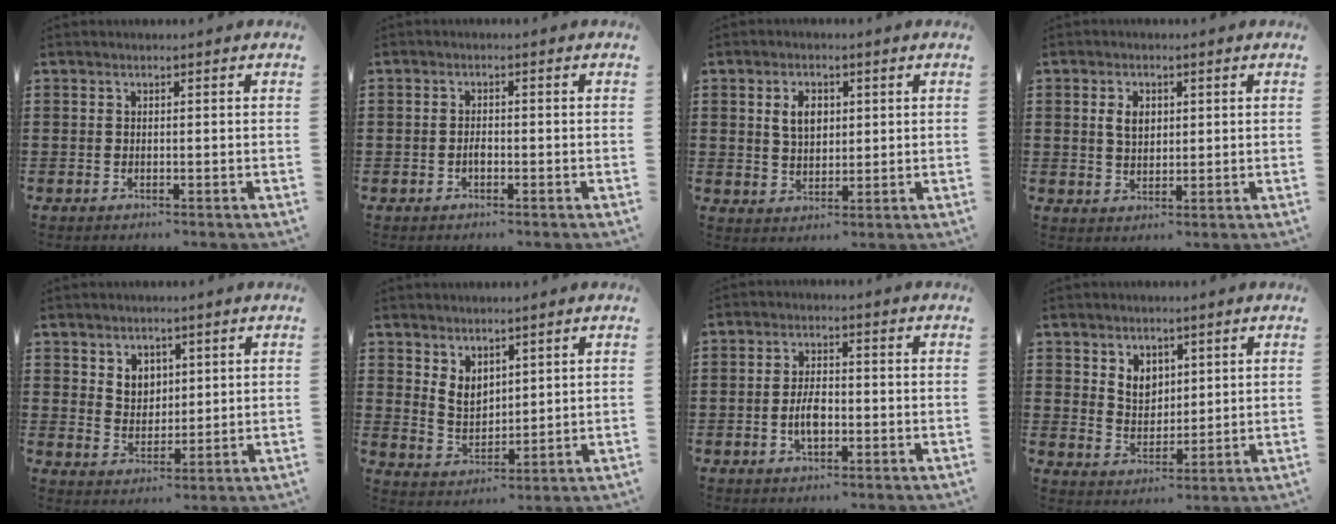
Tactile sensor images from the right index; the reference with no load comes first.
{"total": 1.3, "force": [-0.5, 0.7, 0.9], "torque": [-0.021, -0.005, -0.008]}
{"total": 4.3, "force": [1.2, 2.8, 3.0], "torque": [-0.060, 0.010, 0.017]}
{"total": 3.6, "force": [0.9, 2.4, 2.6], "torque": [-0.057, 0.012, 0.014]}
{"total": 3.9, "force": [2.3, 3.0, 0.9], "torque": [-0.022, 0.005, 0.041]}
{"total": 4.4, "force": [2.7, 3.0, 1.9], "torque": [-0.048, 0.003, 0.051]}
{"total": 4.2, "force": [-1.0, 2.0, 3.6], "torque": [-0.074, -0.001, -0.018]}
{"total": 4.4, "force": [2.3, 3.4, 1.6], "torque": [-0.037, 0.008, 0.041]}